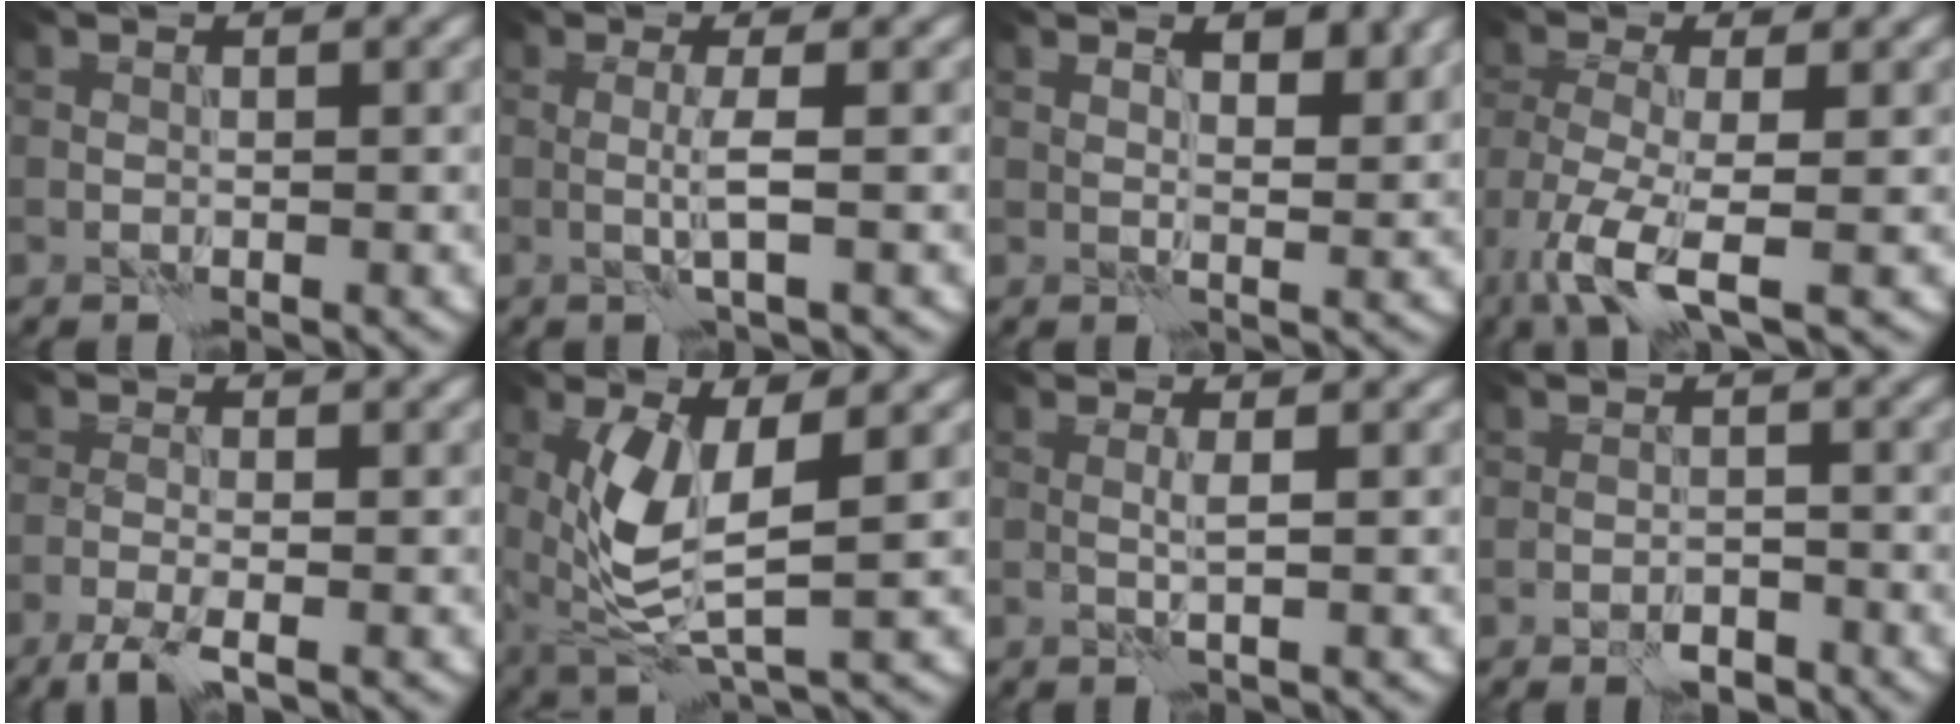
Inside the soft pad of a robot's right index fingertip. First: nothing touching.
{"total": 2.1, "force": [0.0, 0.1, 2.1], "torque": [-0.044, -0.004, -0.004]}
{"total": 3.0, "force": [1.8, 1.1, 2.2], "torque": [-0.025, -0.004, 0.027]}
{"total": 6.4, "force": [-3.4, 1.7, 5.1], "torque": [-0.110, -0.013, -0.075]}
{"total": 2.9, "force": [-2.0, 0.5, 2.1], "torque": [-0.046, -0.004, -0.048]}
{"total": 6.6, "force": [0.6, 2.2, 6.2], "torque": [-0.138, -0.012, 0.016]}
{"total": 1.2, "force": [0.1, 0.1, 1.2], "torque": [-0.025, 0.002, -0.002]}
{"total": 2.1, "force": [-1.5, 0.9, 1.1], "torque": [-0.016, 0.003, -0.025]}